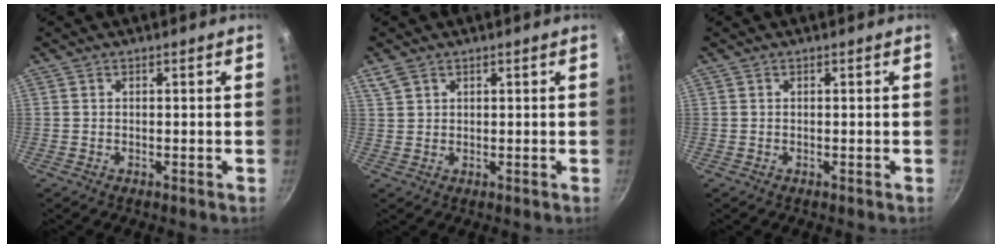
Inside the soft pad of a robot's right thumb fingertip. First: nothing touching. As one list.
[{"total": 2.7, "force": [1.8, 1.7, 1.2], "torque": [-0.022, 0.001, 0.040]}, {"total": 0.0}]